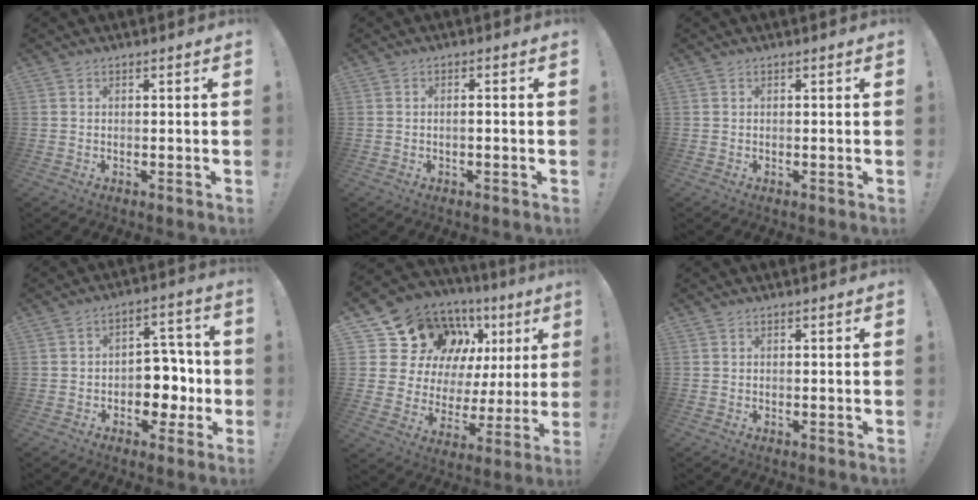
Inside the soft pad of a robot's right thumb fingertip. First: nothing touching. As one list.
[{"total": 1.4, "force": [-0.7, -0.2, 1.2], "torque": [-0.024, 0.002, -0.013]}, {"total": 0.0}, {"total": 9.8, "force": [-2.7, 7.9, 5.1], "torque": [-0.049, 0.019, -0.038]}, {"total": 16.1, "force": [9.7, 10.5, 7.4], "torque": [-0.121, -0.069, 0.199]}, {"total": 0.0}]